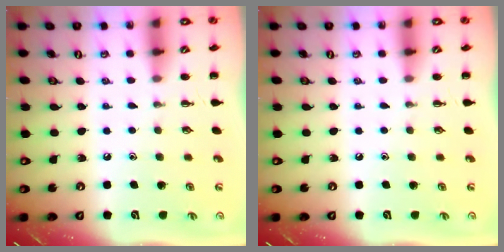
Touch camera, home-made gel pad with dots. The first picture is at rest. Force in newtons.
{"total": 0.0}